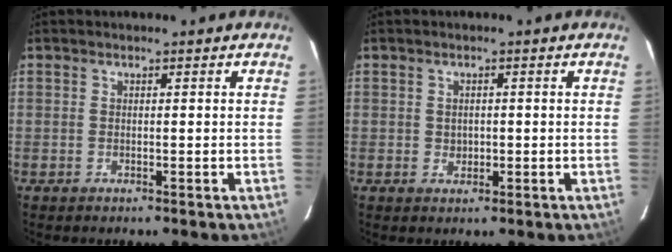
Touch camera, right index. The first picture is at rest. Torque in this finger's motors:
{"motor_torque": [-0.03, 0.01, 0.03, 0.00]}